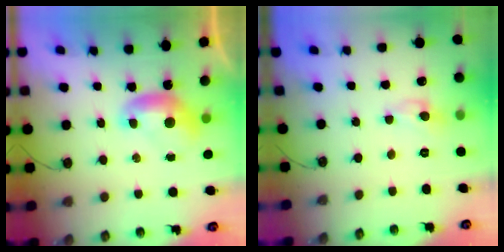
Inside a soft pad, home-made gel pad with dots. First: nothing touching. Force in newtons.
{"total": 0.0}